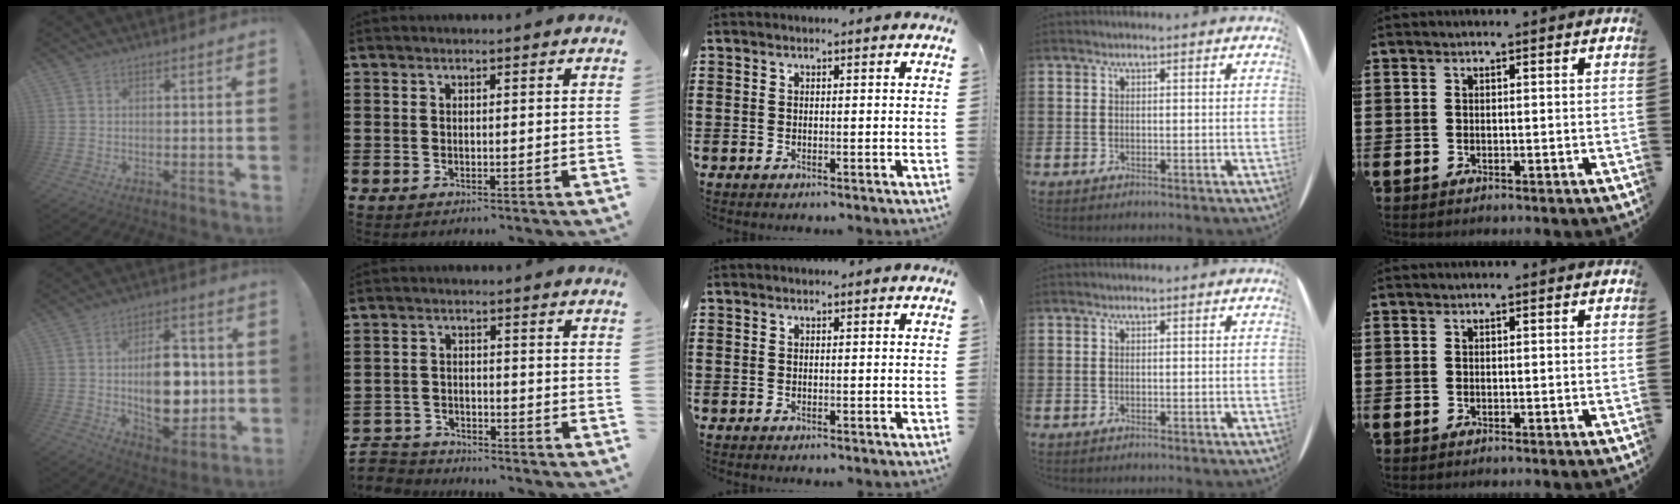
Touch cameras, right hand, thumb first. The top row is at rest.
{"thumb": {"total": 15.4, "force": [-1.2, 9.7, 11.9], "torque": [-0.175, 0.006, -0.019]}, "index": {"total": 3.5, "force": [-3.5, 0.5, -0.3], "torque": [-0.011, -0.004, -0.079]}}